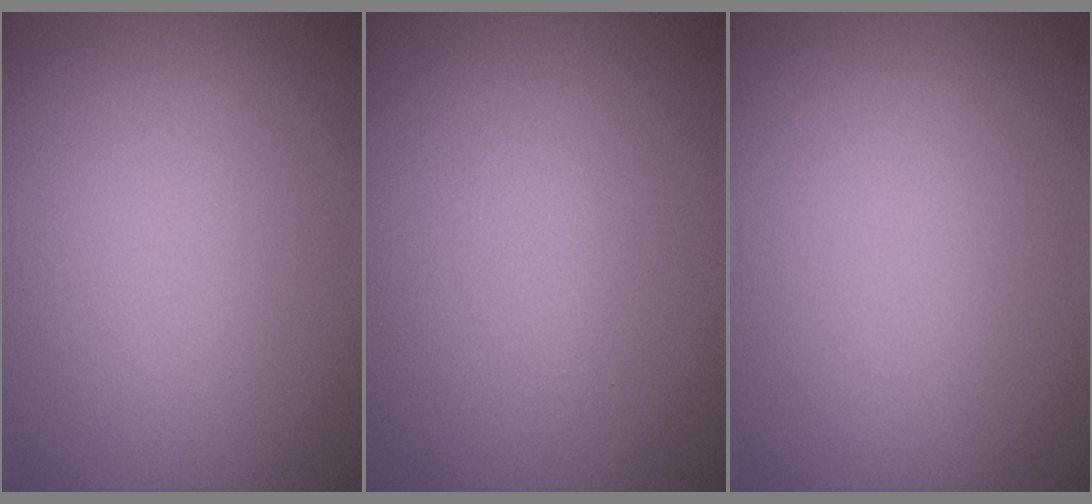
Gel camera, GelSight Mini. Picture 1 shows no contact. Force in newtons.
{"total": 0.6, "press": 0.6, "slide": 0.0}
{"total": 0.0}